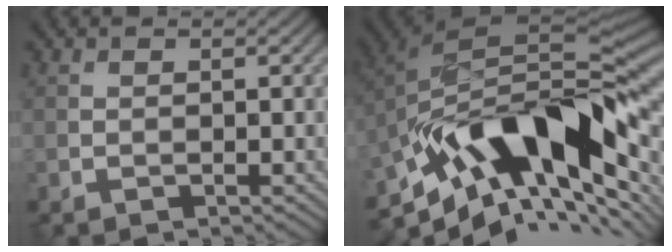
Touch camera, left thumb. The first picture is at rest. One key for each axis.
{"total": 16.2, "fx": -6.6, "fy": 7.2, "fz": 12.9, "tx": -0.215, "ty": 0.010, "tz": -0.126}